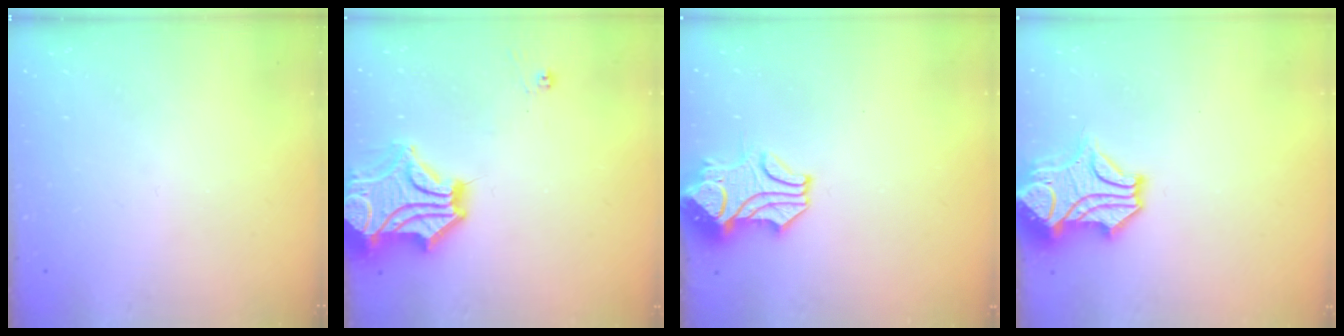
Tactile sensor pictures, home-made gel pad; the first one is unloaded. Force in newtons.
{"total": 10.1, "press": 9.7, "slide": 2.6}
{"total": 2.0, "press": 1.7, "slide": 1.1}
{"total": 8.0, "press": 7.8, "slide": 1.8}